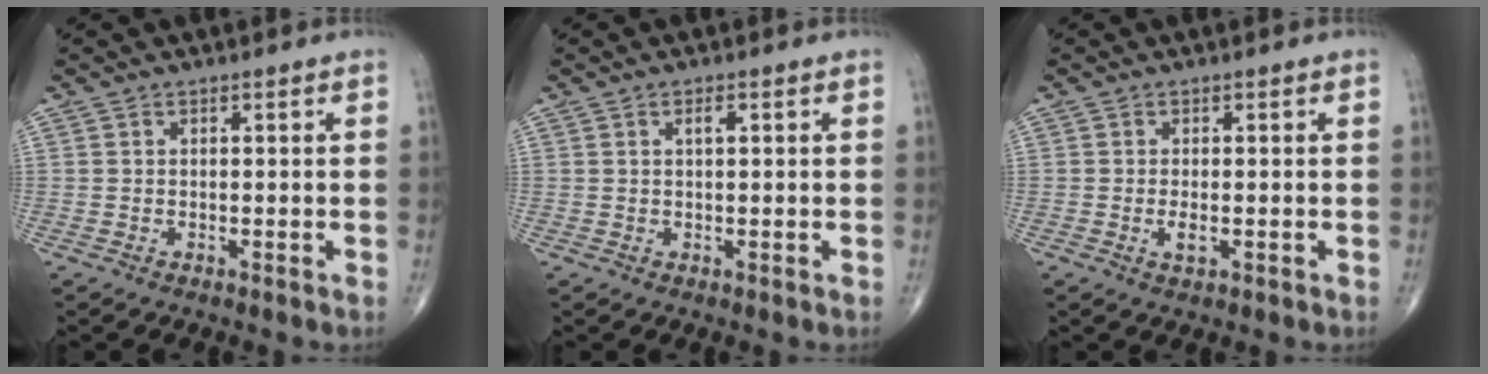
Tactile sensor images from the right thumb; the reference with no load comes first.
{"total": 1.5, "force": [0.6, 0.5, 1.3], "torque": [-0.022, 0.000, 0.008]}
{"total": 2.0, "force": [-0.5, 0.8, 1.8], "torque": [-0.034, -0.003, -0.009]}